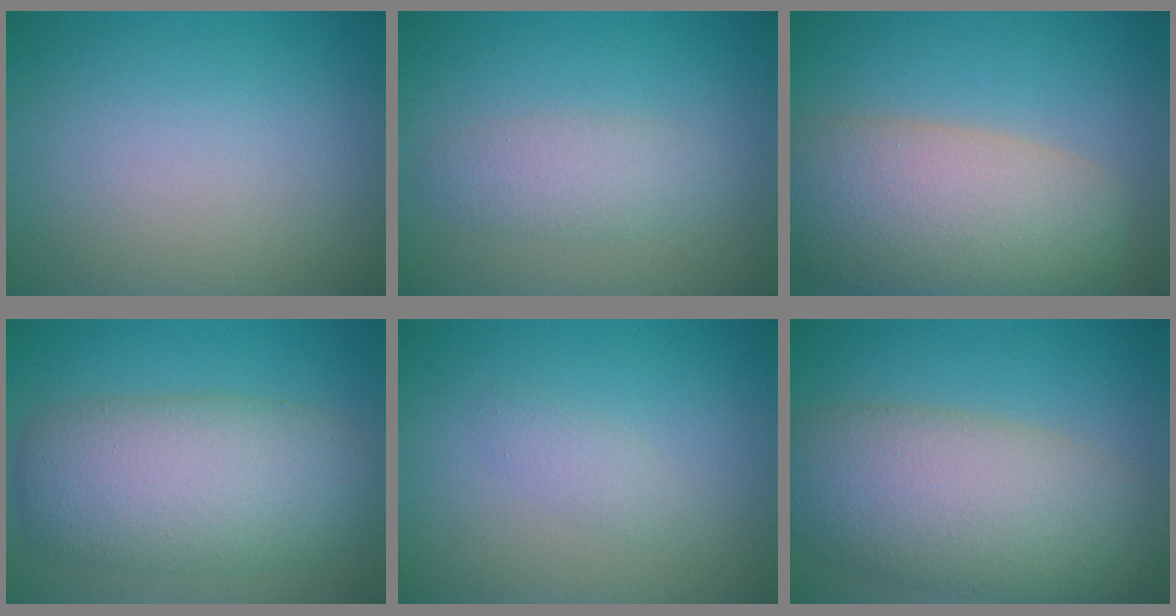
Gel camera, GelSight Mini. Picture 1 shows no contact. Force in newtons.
{"total": 2.4, "press": 2.4, "slide": 0.1}
{"total": 10.6, "press": 10.6, "slide": 0.8}
{"total": 8.9, "press": 8.9, "slide": 0.7}
{"total": 1.2, "press": 1.2, "slide": 0.0}
{"total": 9.6, "press": 9.6, "slide": 0.5}